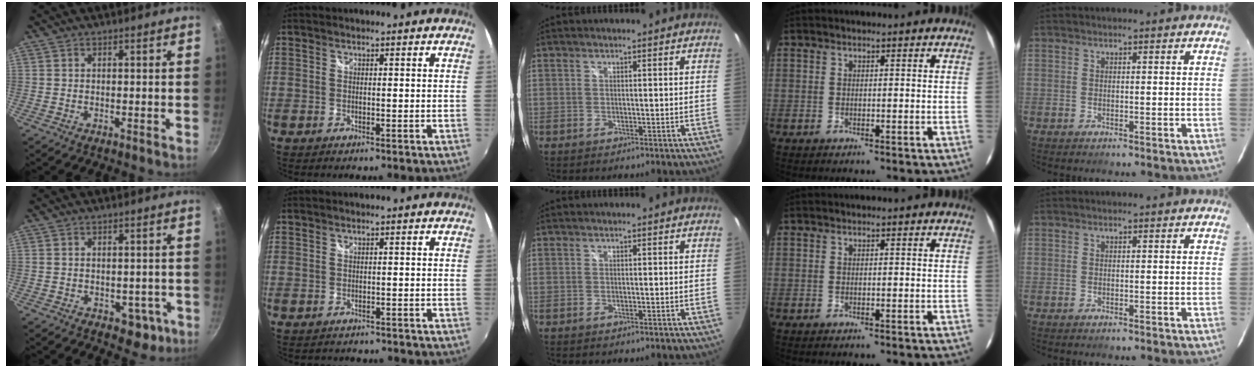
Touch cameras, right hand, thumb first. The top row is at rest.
{"thumb": {"total": 5.4, "force": [-1.8, 3.8, 3.3], "torque": [-0.012, 0.017, -0.008]}, "index": {"total": 1.8, "force": [-1.5, 1.0, 0.1], "torque": [-0.004, -0.001, -0.020]}}